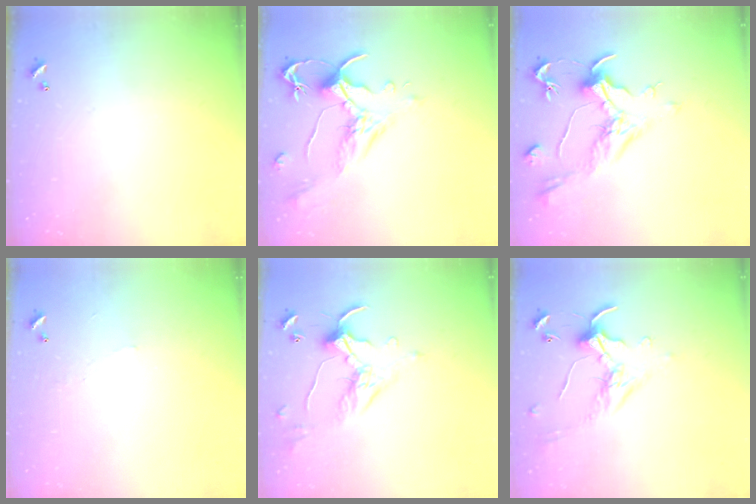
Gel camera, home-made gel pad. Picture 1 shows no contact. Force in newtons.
{"total": 1.5, "press": 1.0, "slide": 1.1}
{"total": 1.1, "press": 0.1, "slide": 1.1}
{"total": 2.1, "press": 2.1, "slide": 0.6}
{"total": 1.7, "press": 1.5, "slide": 0.8}
{"total": 0.0}